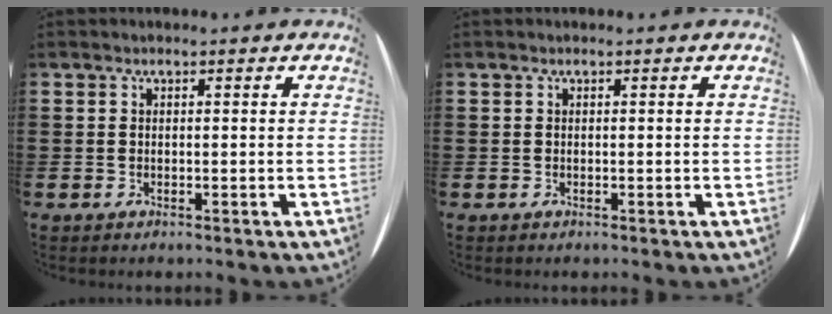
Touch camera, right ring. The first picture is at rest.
{"total": 0.0}